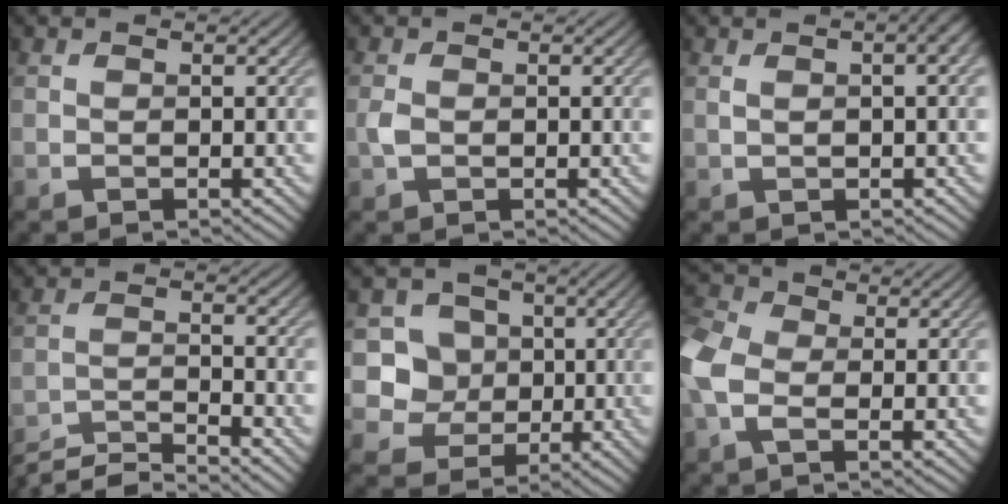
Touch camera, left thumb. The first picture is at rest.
{"total": 1.4, "force": [-0.3, 0.9, 1.0], "torque": [-0.027, 0.000, -0.008]}
{"total": 4.9, "force": [1.7, 1.8, 4.3], "torque": [-0.045, 0.017, 0.007]}
{"total": 6.5, "force": [-6.0, 0.7, 2.5], "torque": [-0.051, 0.003, -0.113]}
{"total": 6.5, "force": [0.6, 6.1, 2.3], "torque": [-0.061, -0.009, -0.003]}
{"total": 7.4, "force": [-1.3, 4.7, 5.6], "torque": [-0.168, 0.001, -0.041]}